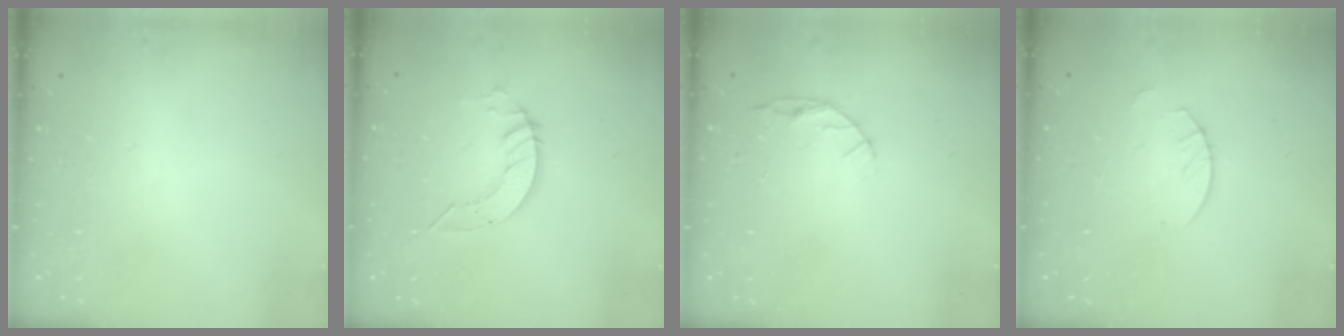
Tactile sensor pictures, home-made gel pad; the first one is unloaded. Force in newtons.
{"total": 5.2, "press": 5.2, "slide": 0.3}
{"total": 5.1, "press": 5.1, "slide": 0.5}
{"total": 2.7, "press": 2.7, "slide": 0.2}